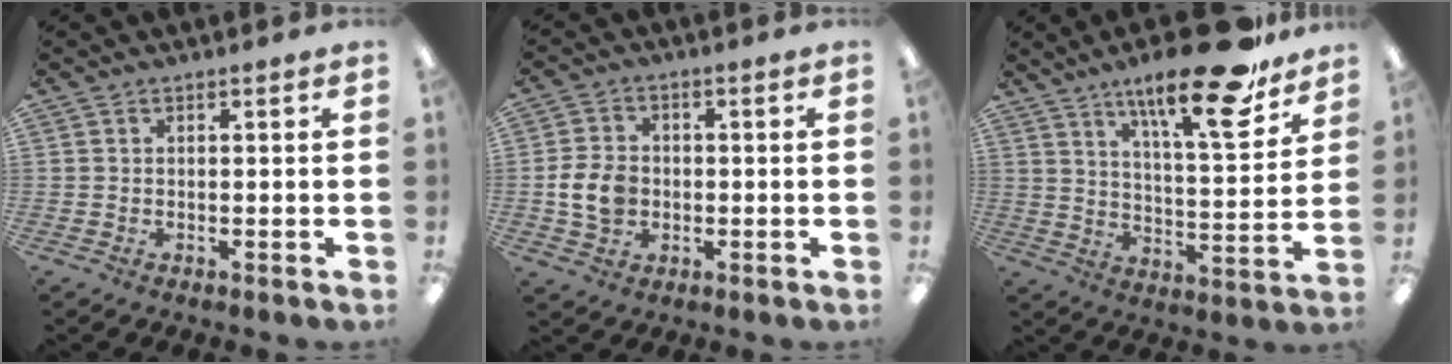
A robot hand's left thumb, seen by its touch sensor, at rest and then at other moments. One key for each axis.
{"total": 7.5, "fx": -0.8, "fy": 5.9, "fz": 4.6, "tx": -0.094, "ty": 0.008, "tz": -0.015}
{"total": 20.4, "fx": 14.3, "fy": 4.8, "fz": 13.8, "tx": -0.215, "ty": -0.086, "tz": 0.226}